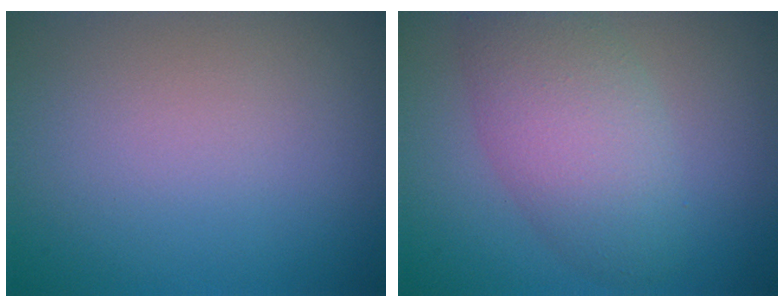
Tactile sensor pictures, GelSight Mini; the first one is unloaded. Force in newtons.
{"total": 5.8, "press": 5.8, "slide": 0.2}